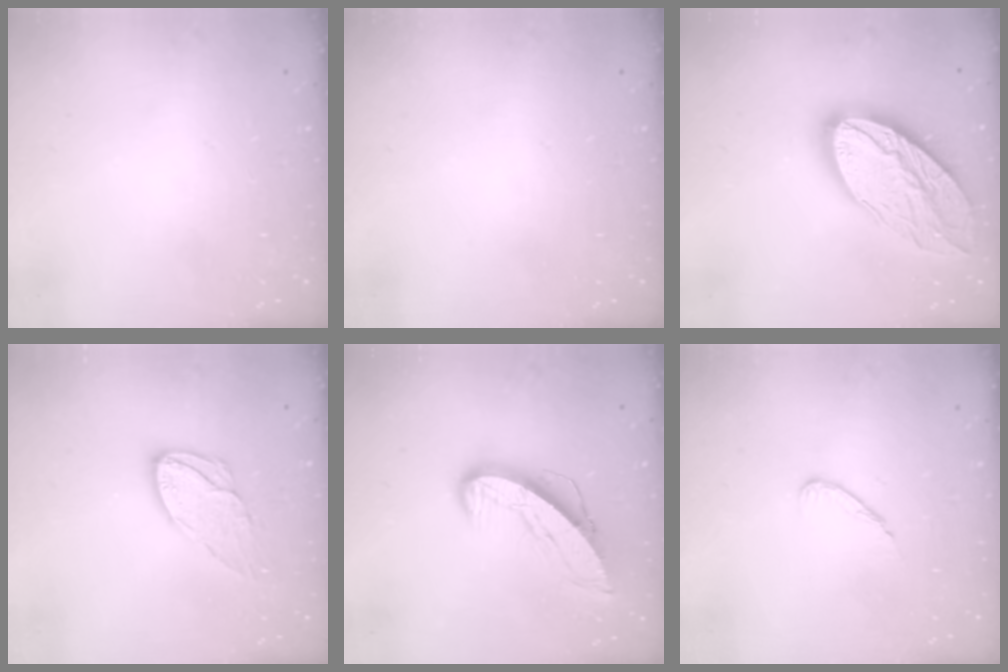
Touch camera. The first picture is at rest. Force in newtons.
{"total": 0.0}
{"total": 22.5, "press": 22.4, "slide": 1.8}
{"total": 10.2, "press": 10.2, "slide": 0.9}
{"total": 10.0, "press": 9.9, "slide": 1.0}
{"total": 4.6, "press": 4.6, "slide": 0.5}